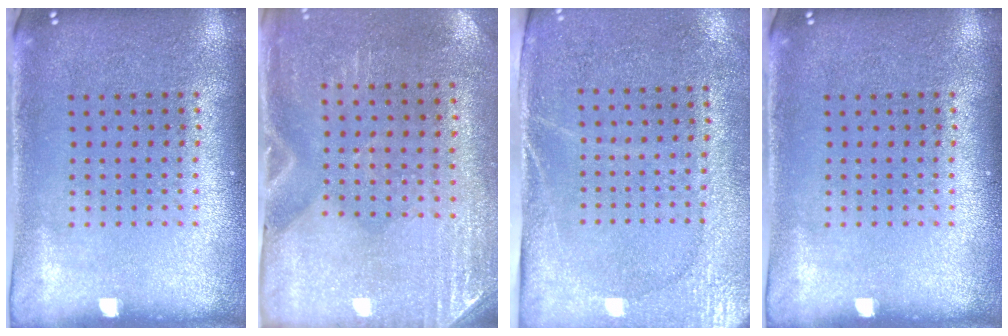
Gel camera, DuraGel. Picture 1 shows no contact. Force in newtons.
{"total": 3.0, "press": 2.6, "slide": 1.5}
{"total": 2.7, "press": 2.3, "slide": 1.4}
{"total": 0.0}